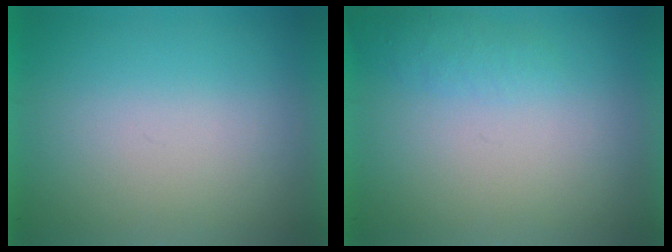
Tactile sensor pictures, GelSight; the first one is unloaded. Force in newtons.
{"total": 1.3}